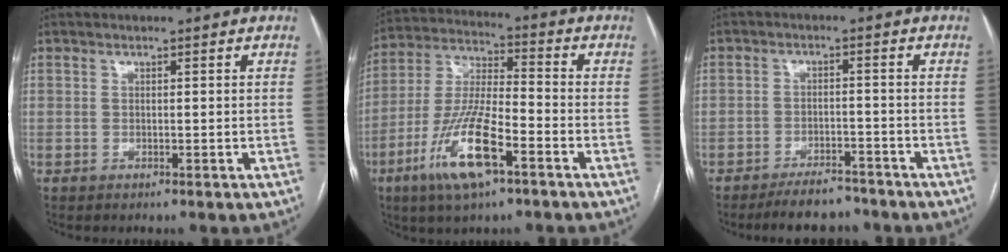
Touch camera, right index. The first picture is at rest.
{"total": 13.9, "force": [-6.7, 3.0, 11.9], "torque": [-0.244, -0.011, -0.125]}
{"total": 5.9, "force": [-5.3, 2.1, 1.7], "torque": [-0.022, -0.003, -0.083]}